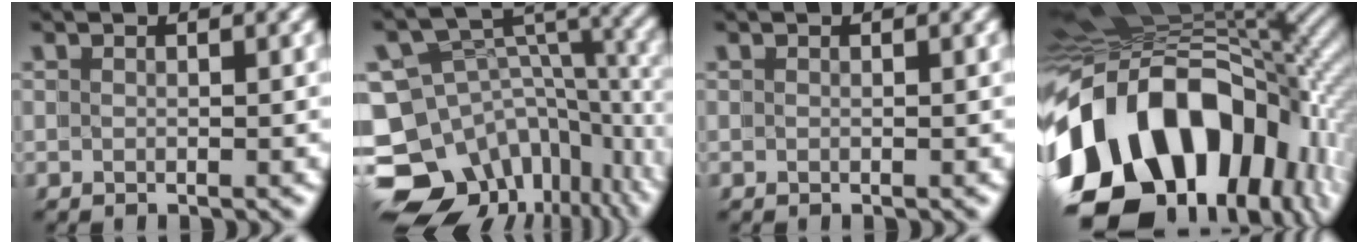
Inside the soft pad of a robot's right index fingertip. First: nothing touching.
{"total": 17.0, "force": [-5.5, 13.3, 9.1], "torque": [-0.165, -0.062, -0.083]}
{"total": 0.0}
{"total": 25.7, "force": [-3.3, 17.8, 18.2], "torque": [-0.337, -0.032, -0.042]}